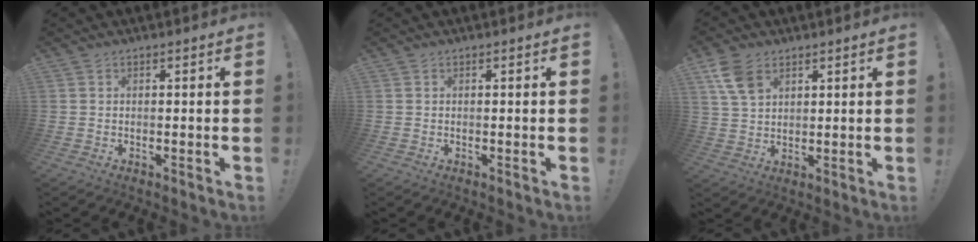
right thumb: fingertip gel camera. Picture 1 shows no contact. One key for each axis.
{"total": 0.0}
{"total": 8.2, "fx": 4.3, "fy": 5.1, "fz": 4.7, "tx": -0.093, "ty": -0.009, "tz": 0.087}